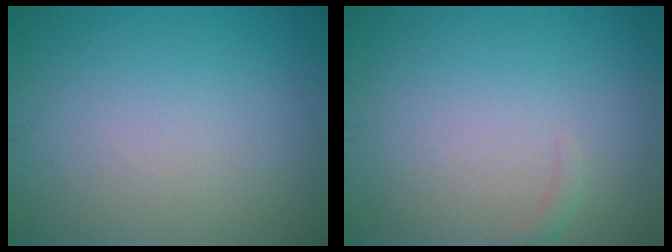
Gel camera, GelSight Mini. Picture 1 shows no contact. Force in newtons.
{"total": 0.7, "press": 0.7, "slide": 0.2}